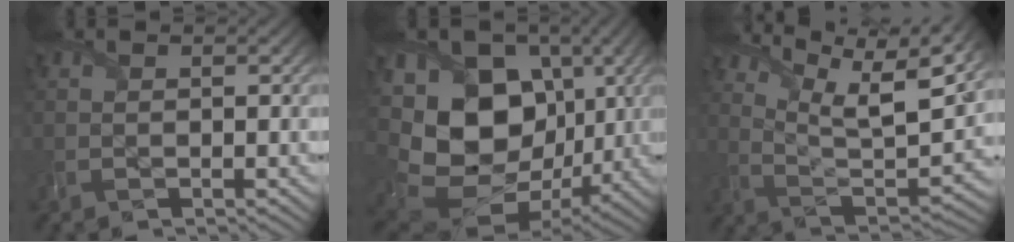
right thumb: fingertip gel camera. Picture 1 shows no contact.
{"total": 18.4, "force": [0.6, 14.0, 11.9], "torque": [-0.257, -0.027, 0.033]}
{"total": 14.6, "force": [9.6, 4.6, 9.9], "torque": [-0.204, -0.002, 0.154]}